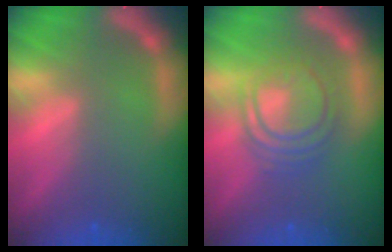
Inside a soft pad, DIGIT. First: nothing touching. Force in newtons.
{"total": 6.5}